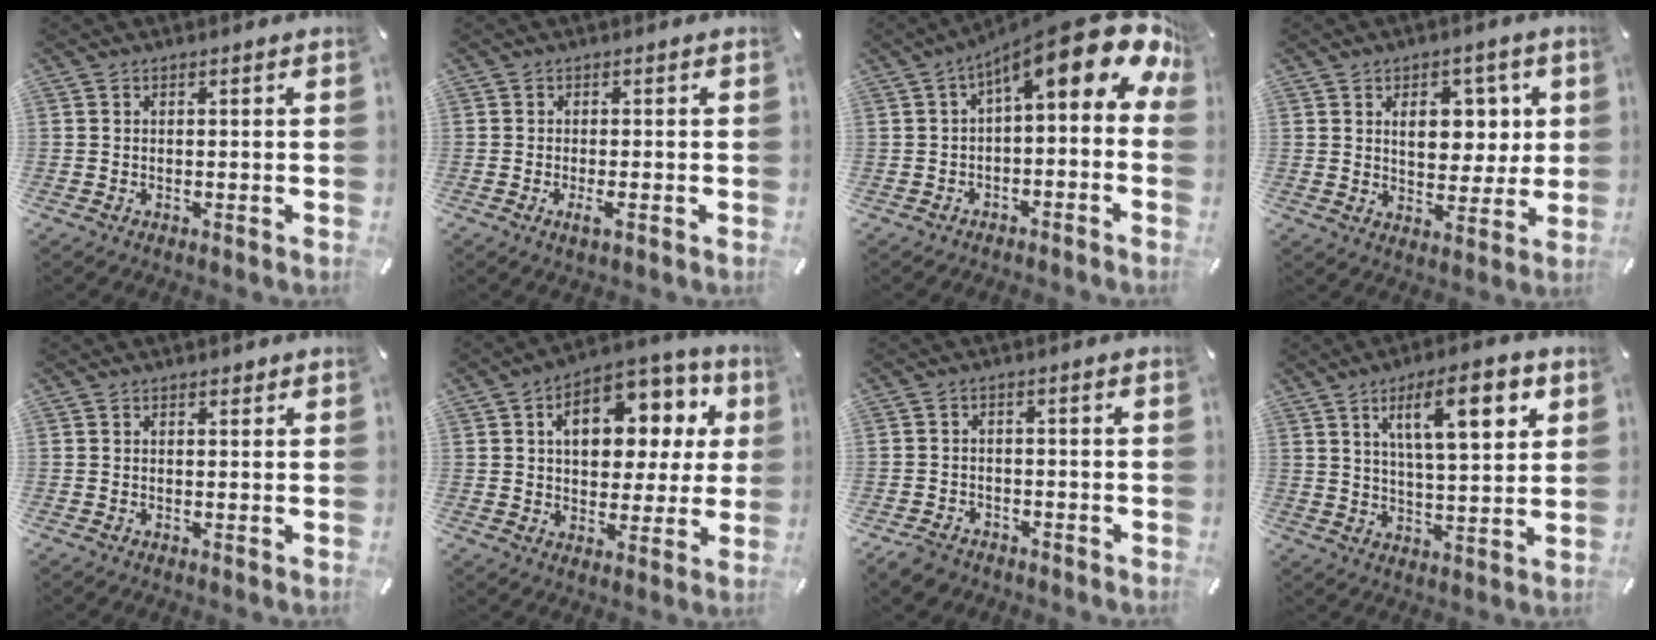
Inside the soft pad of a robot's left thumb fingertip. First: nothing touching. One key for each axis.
{"total": 2.4, "fx": -0.7, "fy": 0.4, "fz": 2.3, "tx": -0.037, "ty": -0.004, "tz": -0.011}
{"total": 15.4, "fx": 7.3, "fy": 4.8, "fz": 12.7, "tx": -0.191, "ty": -0.057, "tz": 0.117}
{"total": 9.2, "fx": 3.1, "fy": 6.7, "fz": 5.6, "tx": -0.070, "ty": -0.011, "tz": 0.047}
{"total": 0.6, "fx": 0.4, "fy": 0.5, "fz": 0.0, "tx": 0.008, "ty": -0.001, "tz": 0.005}
{"total": 14.8, "fx": 4.8, "fy": 10.0, "fz": 9.9, "tx": -0.139, "ty": -0.021, "tz": 0.083}
{"total": 3.7, "fx": -2.9, "fy": 2.1, "fz": 0.7, "tx": -0.023, "ty": 0.014, "tz": -0.060}
{"total": 14.7, "fx": 7.0, "fy": 5.0, "fz": 11.9, "tx": -0.185, "ty": -0.013, "tz": 0.108}